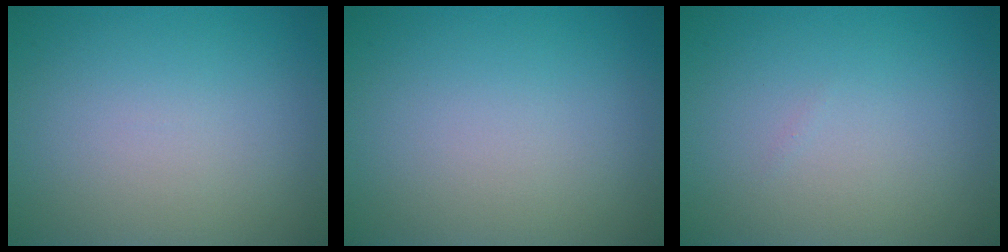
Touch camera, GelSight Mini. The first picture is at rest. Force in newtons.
{"total": 0.0}
{"total": 0.0}